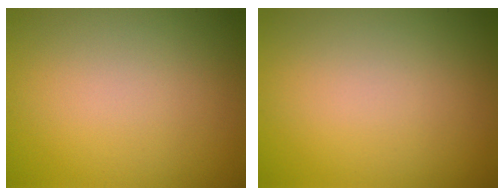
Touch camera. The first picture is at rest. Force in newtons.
{"total": 0.0}